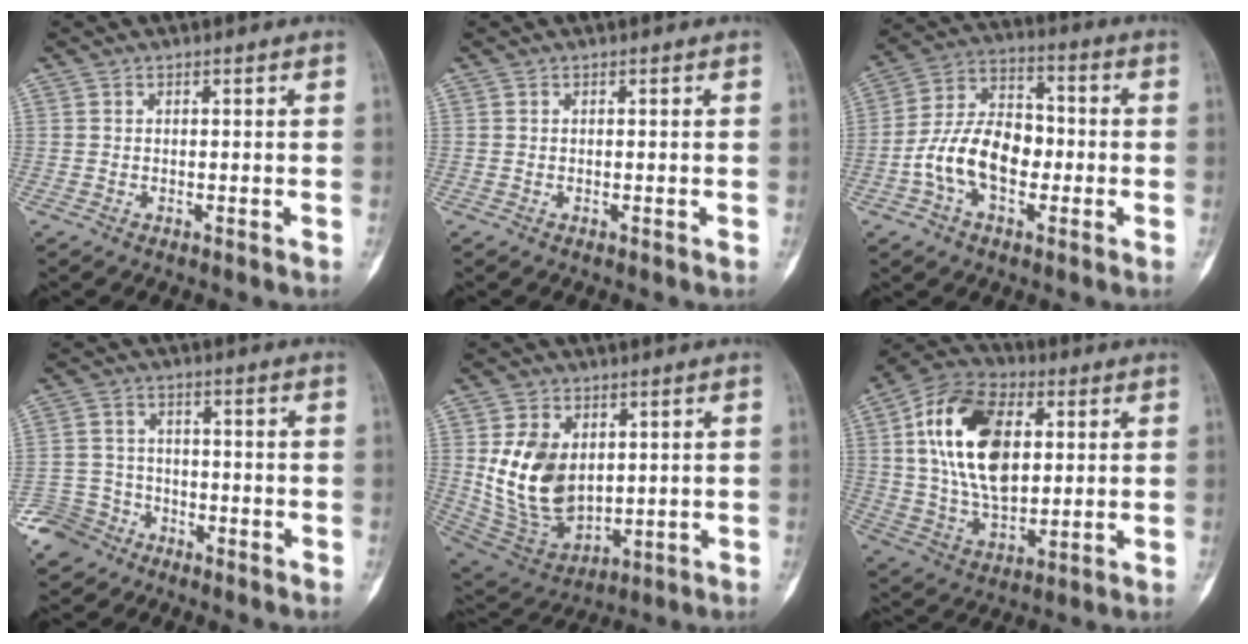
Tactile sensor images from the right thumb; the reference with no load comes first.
{"total": 0.0}
{"total": 13.6, "force": [-3.0, 8.7, 10.0], "torque": [-0.172, 0.040, -0.061]}
{"total": 7.2, "force": [-4.9, 5.3, 0.6], "torque": [0.007, 0.030, -0.099]}
{"total": 15.0, "force": [2.3, 10.4, 10.5], "torque": [-0.166, -0.020, 0.068]}
{"total": 21.3, "force": [4.6, 12.7, 16.4], "torque": [-0.280, -0.004, 0.081]}